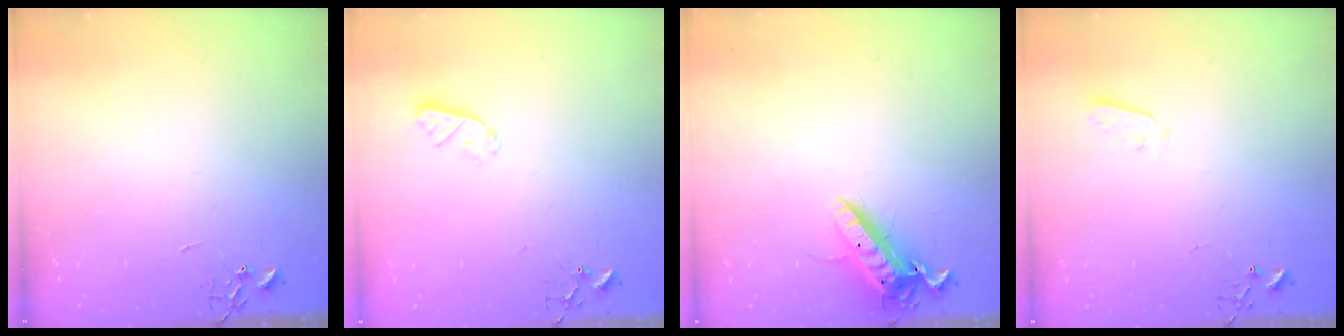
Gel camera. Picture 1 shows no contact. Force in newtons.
{"total": 5.5, "press": 5.5, "slide": 0.4}
{"total": 13.6, "press": 13.4, "slide": 2.0}
{"total": 2.5, "press": 2.5, "slide": 0.4}